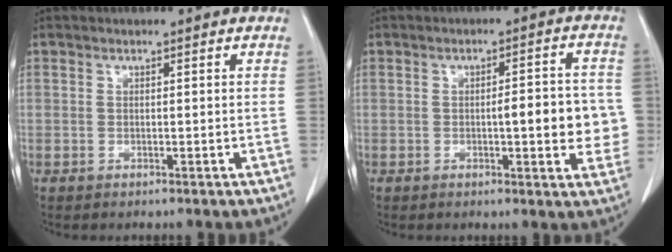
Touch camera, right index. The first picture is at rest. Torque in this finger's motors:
{"motor_torque": [0.62, 0.19, 0.23, 0.04]}